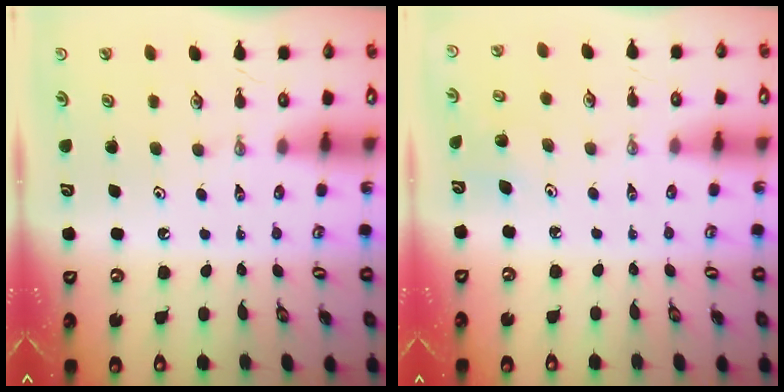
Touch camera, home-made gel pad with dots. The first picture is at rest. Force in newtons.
{"total": 4.1, "press": 4.1, "slide": 0.3}